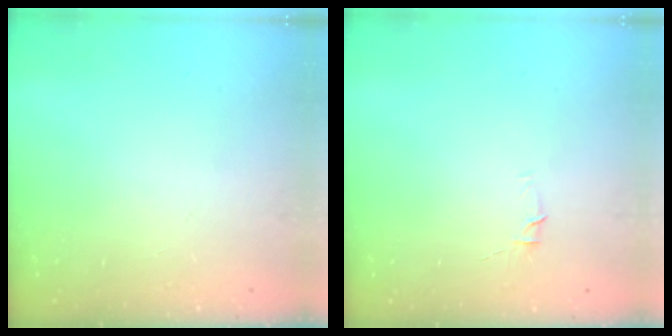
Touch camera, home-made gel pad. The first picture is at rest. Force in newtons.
{"total": 4.5, "press": 4.4, "slide": 1.0}